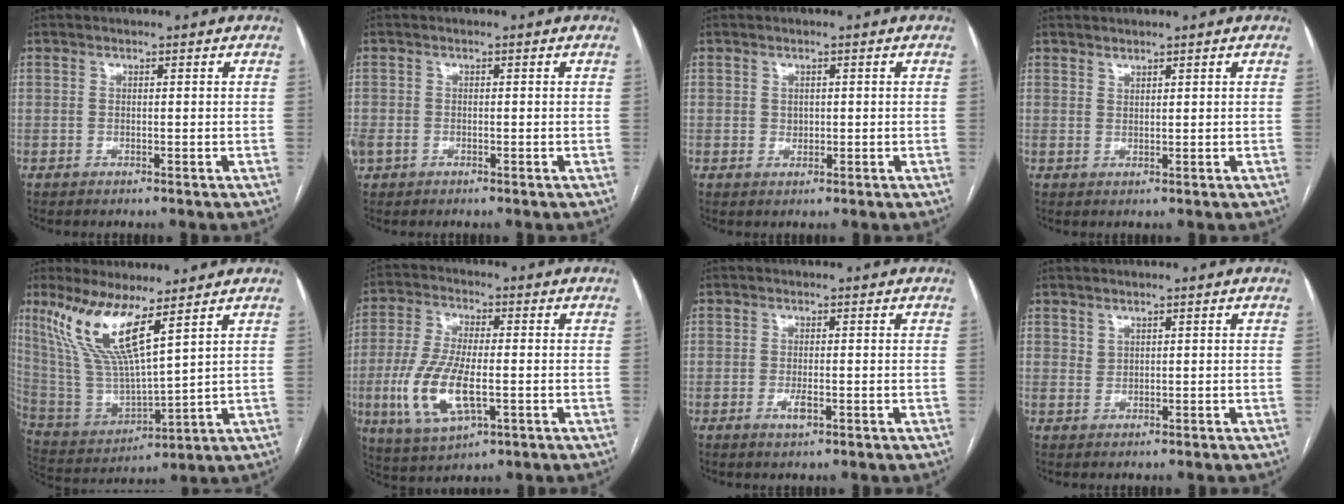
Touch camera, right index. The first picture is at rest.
{"total": 1.8, "force": [-0.7, 1.4, 0.9], "torque": [-0.023, 0.003, -0.011]}
{"total": 1.4, "force": [0.1, 1.2, 0.7], "torque": [-0.010, 0.000, 0.005]}
{"total": 0.9, "force": [0.9, 0.1, 0.2], "torque": [-0.004, -0.005, 0.018]}
{"total": 12.7, "force": [7.6, 1.5, 10.1], "torque": [-0.225, -0.009, 0.159]}
{"total": 11.8, "force": [-2.7, 4.1, 10.7], "torque": [-0.231, -0.007, -0.045]}
{"total": 1.9, "force": [-0.7, 0.5, 1.7], "torque": [-0.034, -0.003, -0.011]}
{"total": 0.6, "force": [0.5, 0.3, 0.1], "torque": [0.001, 0.002, 0.010]}